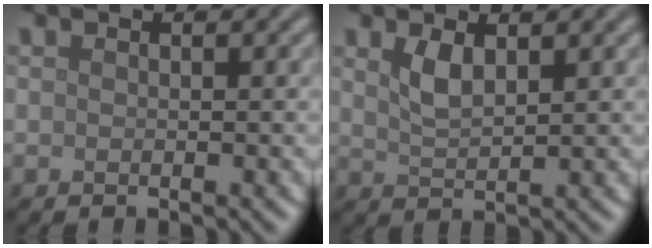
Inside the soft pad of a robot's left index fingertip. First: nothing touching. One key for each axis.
{"total": 2.2, "fx": 1.2, "fy": 0.8, "fz": 1.7, "tx": -0.038, "ty": -0.002, "tz": 0.027}